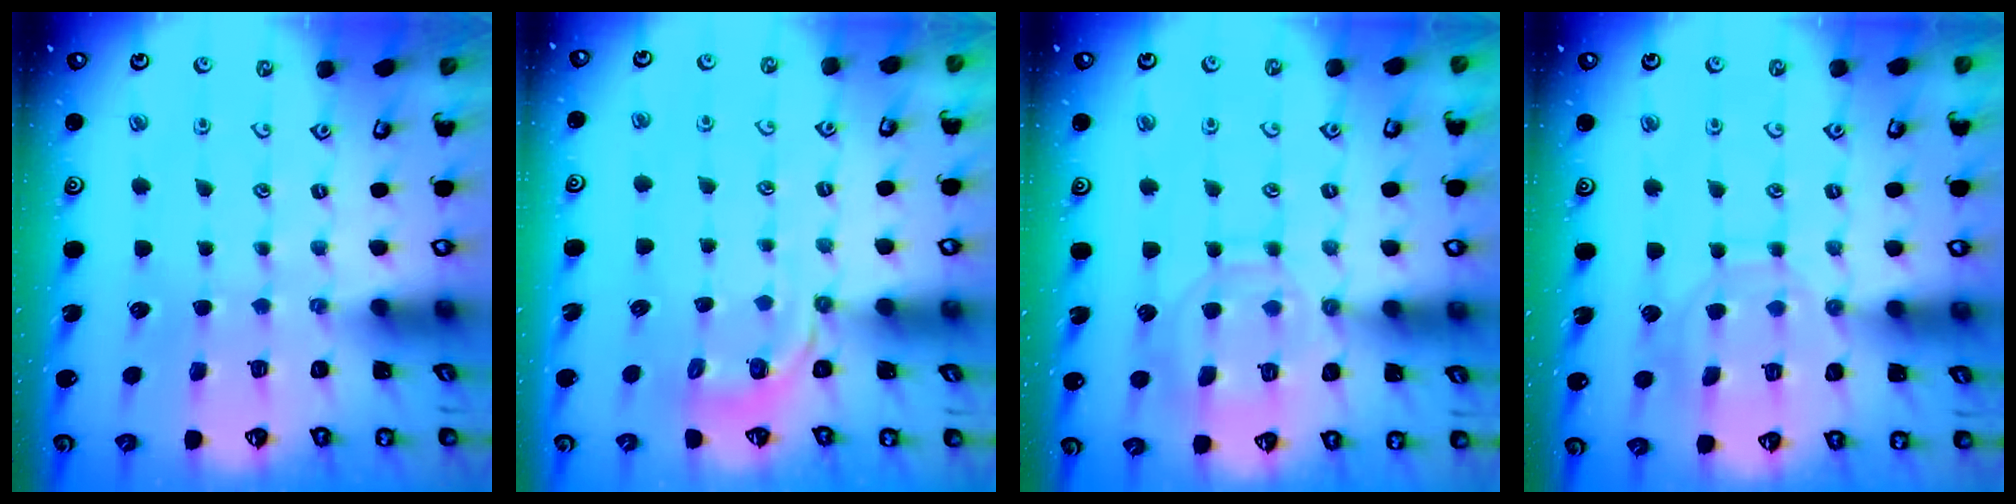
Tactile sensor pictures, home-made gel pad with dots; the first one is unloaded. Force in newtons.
{"total": 3.7, "press": 3.2, "slide": 2.0}
{"total": 10.9, "press": 10.9, "slide": 0.9}
{"total": 9.4, "press": 9.4, "slide": 0.7}